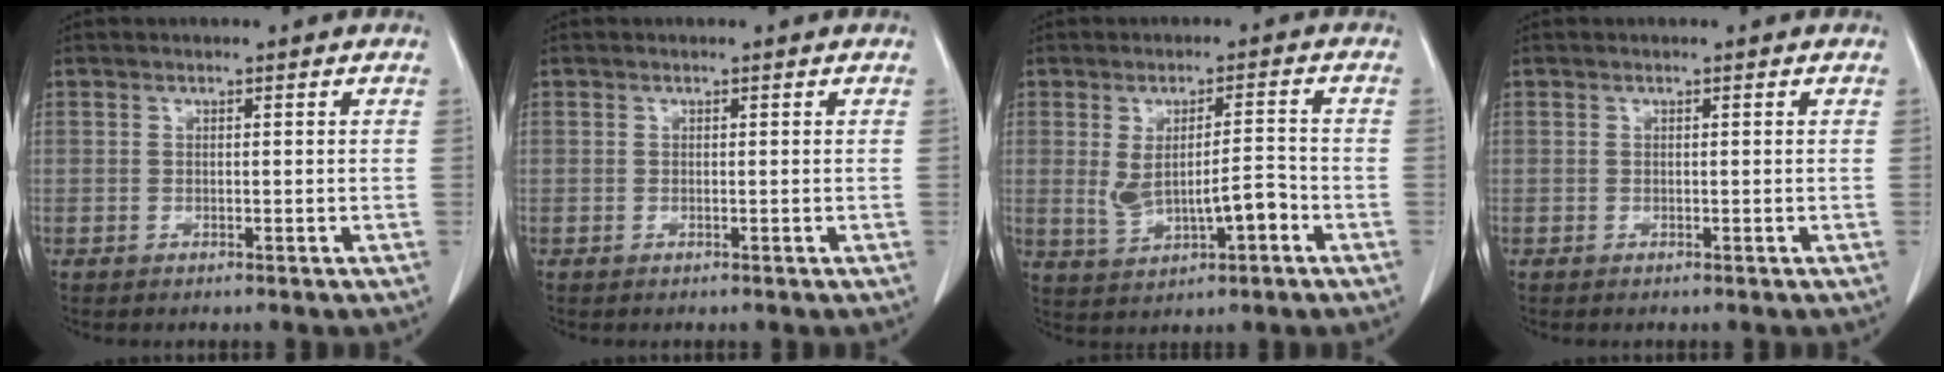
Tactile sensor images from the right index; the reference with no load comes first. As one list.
[{"total": 0.0}, {"total": 7.6, "force": [-1.6, 2.4, 7.0], "torque": [-0.126, 0.011, -0.010]}, {"total": 0.0}]